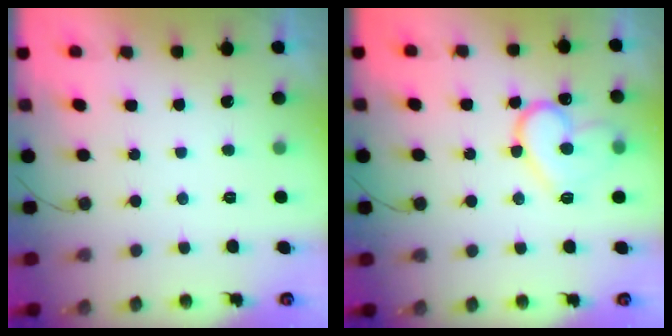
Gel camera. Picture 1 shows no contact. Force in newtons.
{"total": 13.9, "press": 13.9, "slide": 1.4}